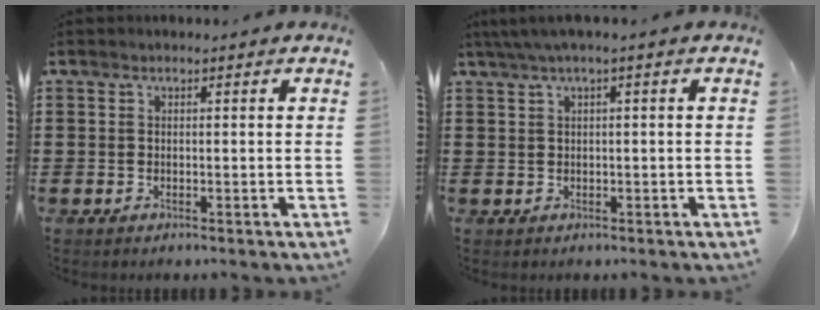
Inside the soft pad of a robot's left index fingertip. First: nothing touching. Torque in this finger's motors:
{"motor_torque": [0.91, -0.88, 0.29, 0.10]}